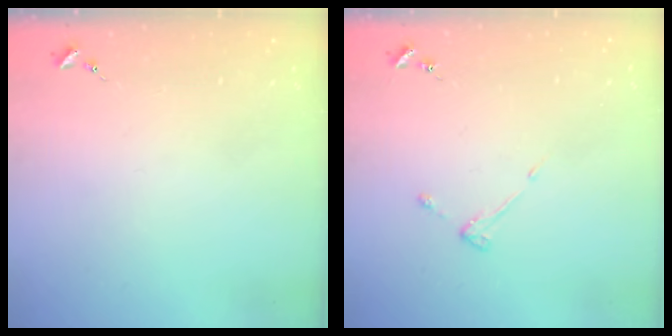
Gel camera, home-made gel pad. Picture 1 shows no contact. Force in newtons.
{"total": 3.0, "press": 3.0, "slide": 0.4}